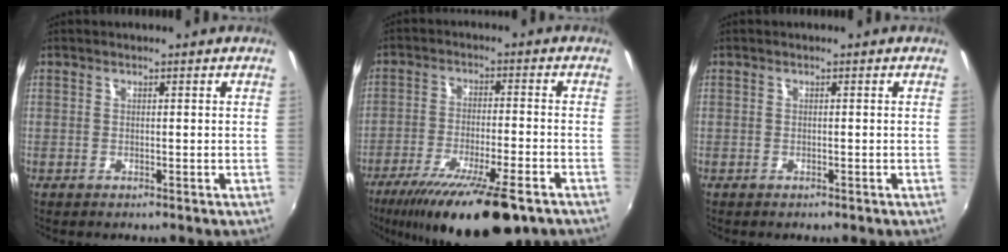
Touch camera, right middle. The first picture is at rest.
{"total": 18.6, "force": [-13.1, 3.6, 12.8], "torque": [-0.232, -0.046, -0.208]}
{"total": 0.6, "force": [-0.4, 0.3, 0.2], "torque": [-0.004, 0.000, -0.006]}